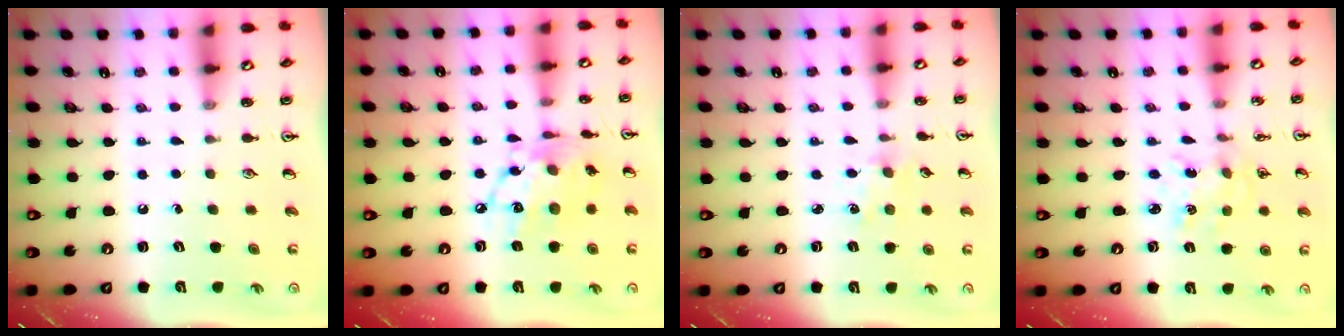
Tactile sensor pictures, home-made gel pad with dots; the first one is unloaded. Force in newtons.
{"total": 14.9, "press": 14.8, "slide": 1.4}
{"total": 2.3, "press": 2.3, "slide": 0.4}
{"total": 2.3, "press": 2.3, "slide": 0.2}